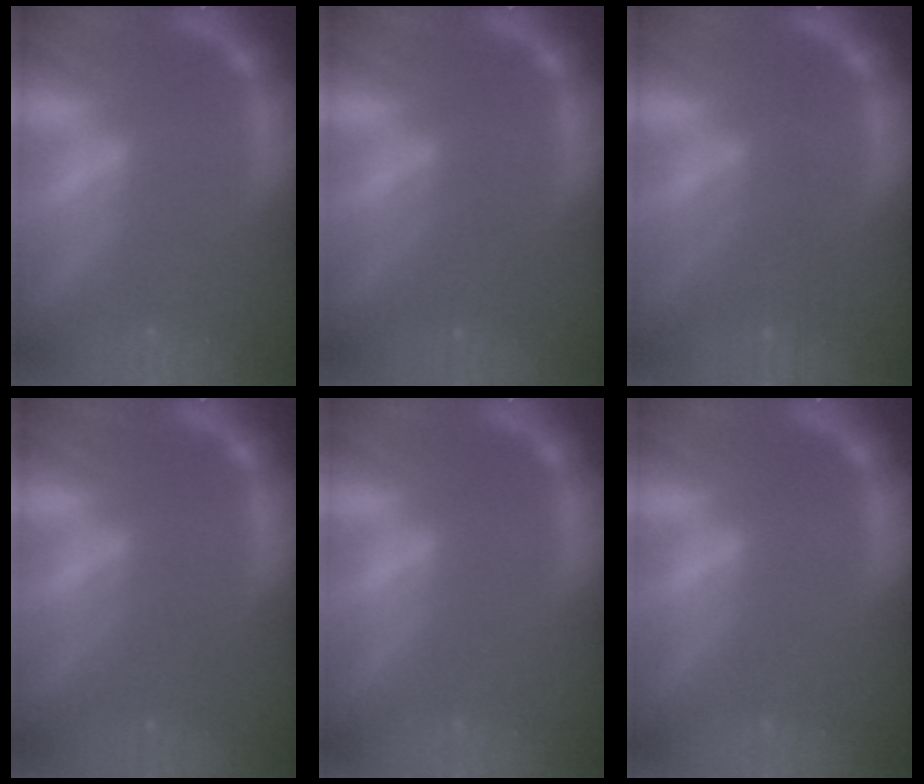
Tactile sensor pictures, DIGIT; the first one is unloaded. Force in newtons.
{"total": 2.5}
{"total": 3.0}
{"total": 2.5}
{"total": 0.0}
{"total": 0.0}